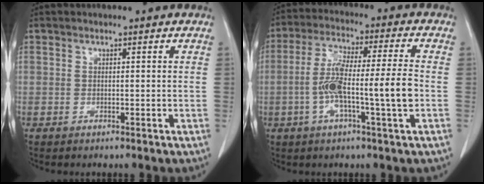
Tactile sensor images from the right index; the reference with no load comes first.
{"total": 11.7, "force": [-2.3, 0.2, 11.5], "torque": [-0.218, 0.010, -0.047]}